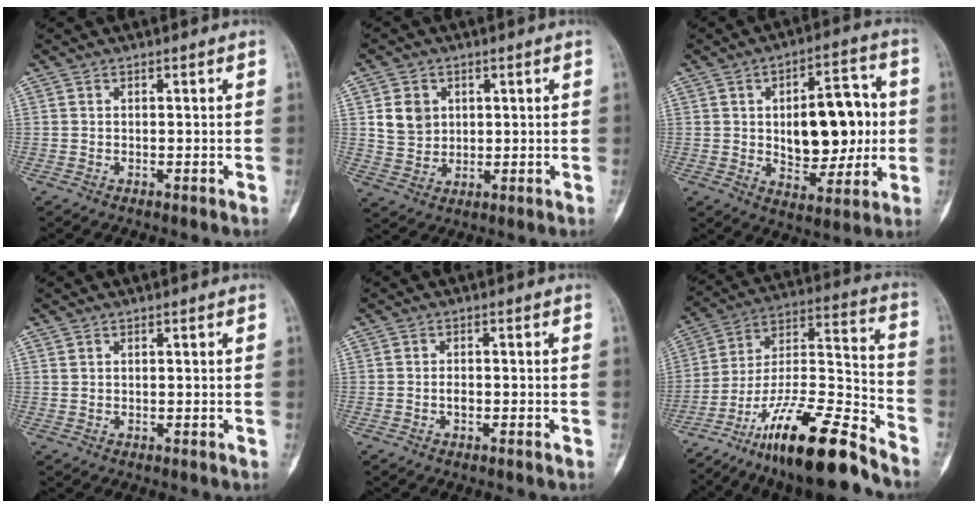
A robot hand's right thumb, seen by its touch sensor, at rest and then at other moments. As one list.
[{"total": 6.2, "force": [1.8, 5.2, 2.8], "torque": [-0.029, -0.011, 0.041]}, {"total": 16.9, "force": [0.7, 9.3, 14.0], "torque": [-0.155, 0.011, 0.015]}, {"total": 0.5, "force": [0.5, 0.1, 0.2], "torque": [-0.004, -0.004, 0.011]}, {"total": 1.2, "force": [-0.4, 0.6, 1.0], "torque": [-0.017, 0.002, -0.010]}, {"total": 22.1, "force": [-16.3, 4.1, 14.3], "torque": [-0.264, 0.082, -0.289]}]